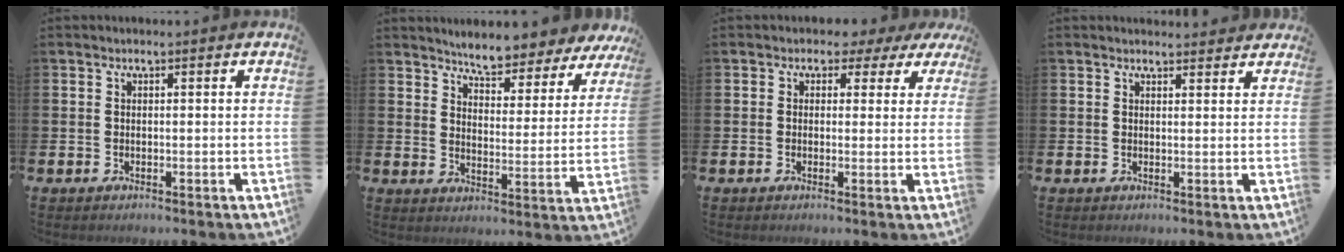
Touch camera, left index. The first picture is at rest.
{"total": 6.1, "force": [5.9, 0.7, 1.0], "torque": [-0.043, -0.042, 0.101]}
{"total": 2.3, "force": [1.2, 1.9, 0.7], "torque": [-0.011, 0.003, 0.015]}
{"total": 2.0, "force": [2.0, 0.5, 0.0], "torque": [0.012, -0.012, 0.033]}